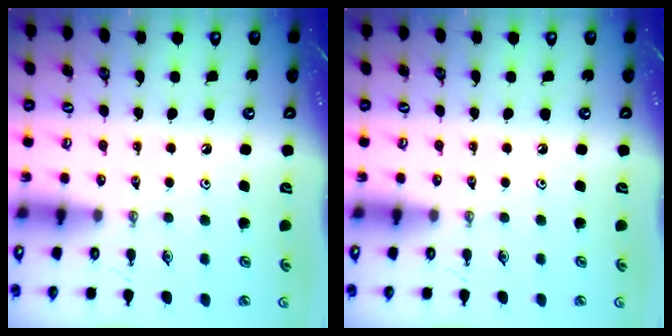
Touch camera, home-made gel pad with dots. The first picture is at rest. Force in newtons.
{"total": 0.0}